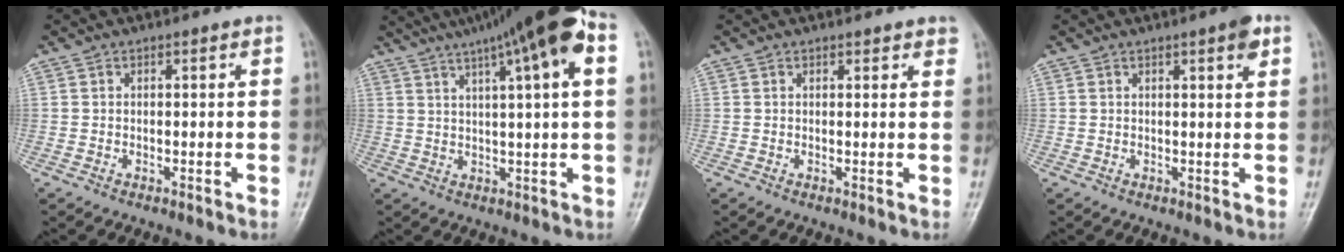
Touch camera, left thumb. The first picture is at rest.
{"total": 16.8, "force": [7.9, 2.3, 14.6], "torque": [-0.227, 0.025, 0.115]}
{"total": 1.7, "force": [1.4, 0.8, 0.6], "torque": [0.010, -0.005, 0.012]}
{"total": 3.1, "force": [1.7, 0.5, 2.5], "torque": [-0.030, -0.005, 0.019]}